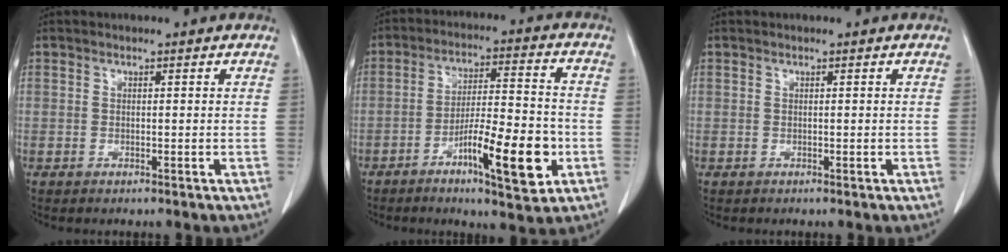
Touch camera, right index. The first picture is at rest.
{"total": 12.3, "force": [-4.9, 2.1, 11.1], "torque": [-0.185, 0.000, -0.075]}
{"total": 0.0}